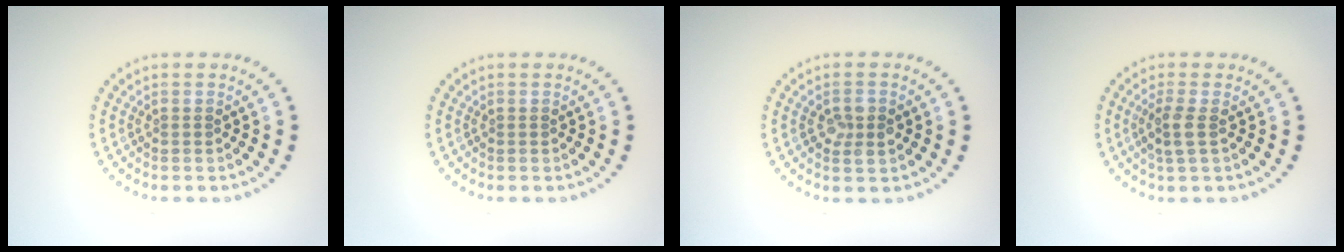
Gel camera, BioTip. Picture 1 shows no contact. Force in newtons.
{"total": 0.0}
{"total": 2.0, "press": 2.0, "slide": 0.2}
{"total": 1.9, "press": 1.7, "slide": 0.9}